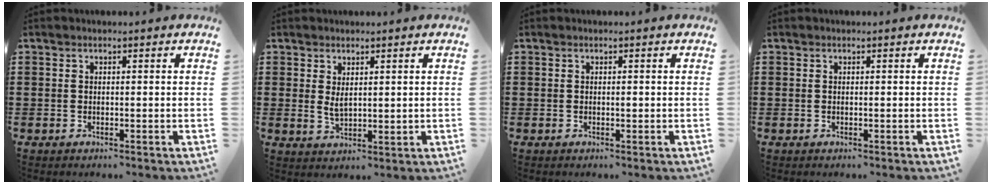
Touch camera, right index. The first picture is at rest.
{"total": 2.6, "force": [1.1, 1.0, 2.1], "torque": [-0.043, -0.001, 0.022]}
{"total": 0.5, "force": [0.0, 0.2, 0.5], "torque": [-0.011, -0.003, 0.000]}
{"total": 0.0}